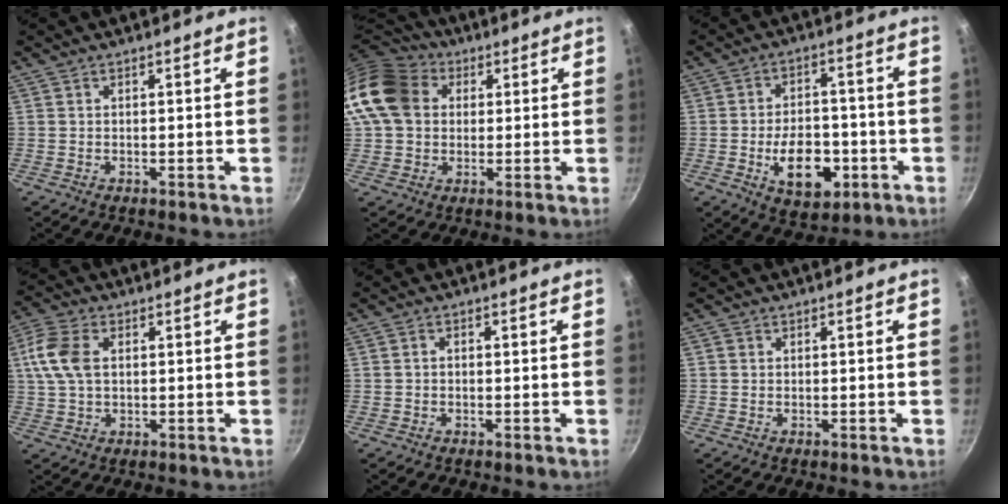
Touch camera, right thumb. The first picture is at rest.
{"total": 16.3, "force": [3.3, 13.1, 9.0], "torque": [-0.167, 0.028, 0.046]}
{"total": 12.5, "force": [-3.8, 7.8, 9.1], "torque": [-0.108, 0.018, -0.051]}
{"total": 8.9, "force": [1.8, 5.6, 6.6], "torque": [-0.137, 0.010, 0.028]}
{"total": 0.9, "force": [-0.2, 0.7, 0.5], "torque": [-0.012, 0.006, -0.004]}
{"total": 0.7, "force": [0.1, 0.6, 0.1], "torque": [-0.001, 0.002, -0.001]}